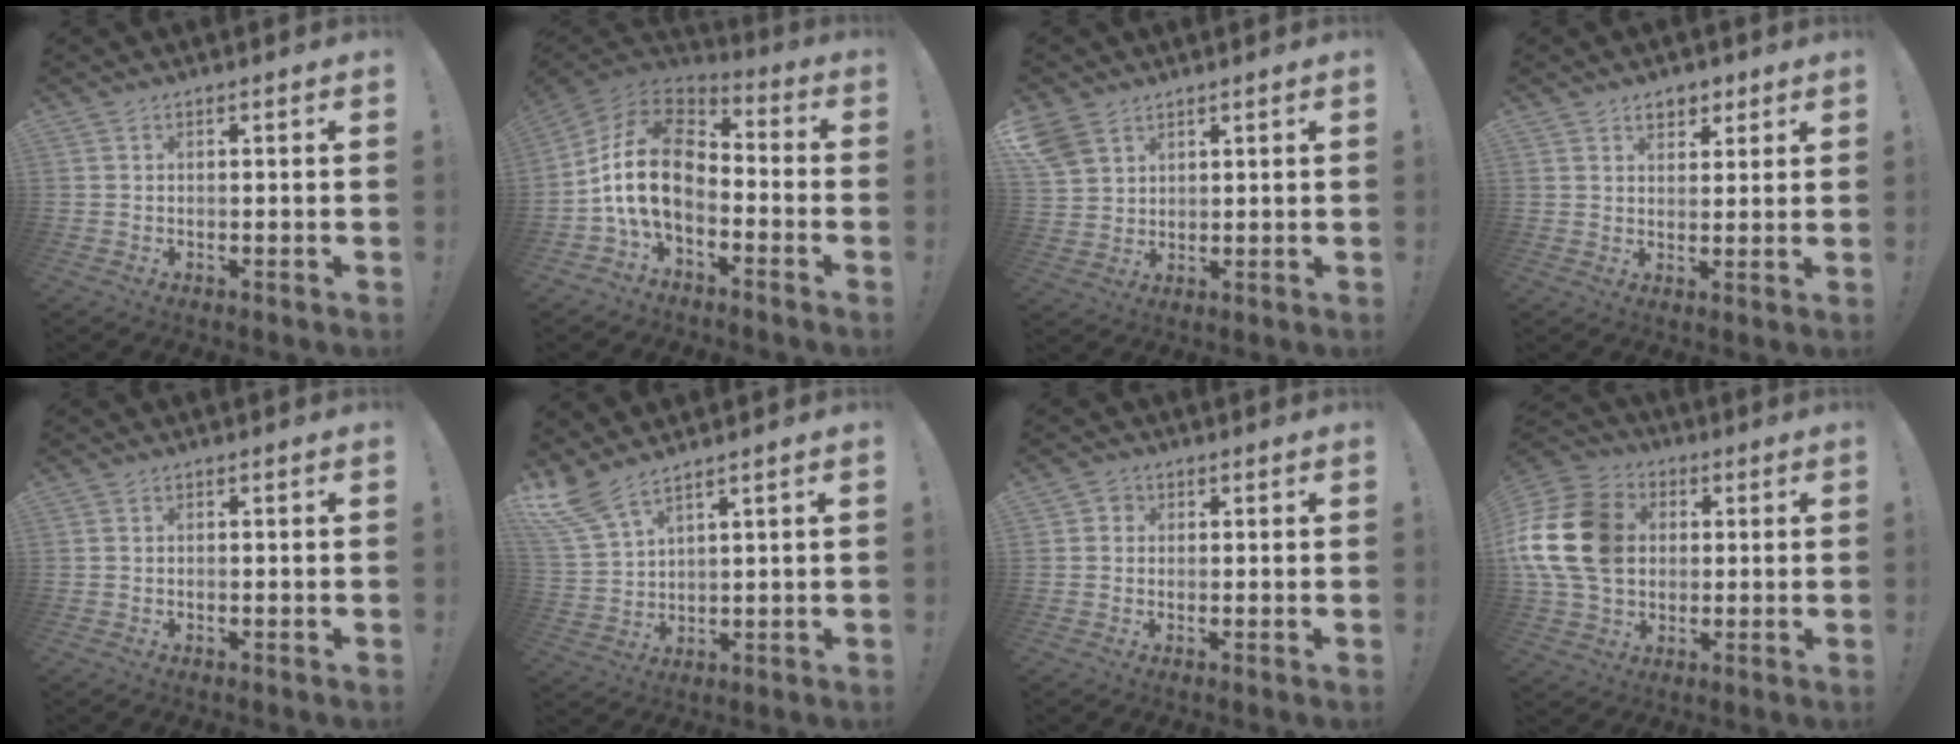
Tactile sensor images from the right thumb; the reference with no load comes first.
{"total": 17.0, "force": [-1.7, 10.3, 13.5], "torque": [-0.260, 0.018, -0.025]}
{"total": 6.5, "force": [4.2, 4.3, 2.4], "torque": [-0.055, -0.017, 0.085]}
{"total": 5.1, "force": [2.9, 3.6, 2.1], "torque": [-0.020, -0.010, 0.052]}
{"total": 0.5, "force": [-0.4, 0.3, 0.1], "torque": [-0.009, 0.003, -0.007]}
{"total": 7.9, "force": [6.2, 1.8, 4.5], "torque": [-0.100, -0.027, 0.121]}
{"total": 2.2, "force": [-0.3, 2.1, 0.7], "torque": [-0.005, 0.003, -0.006]}
{"total": 20.3, "force": [2.4, 15.7, 12.7], "torque": [-0.235, 0.008, 0.052]}